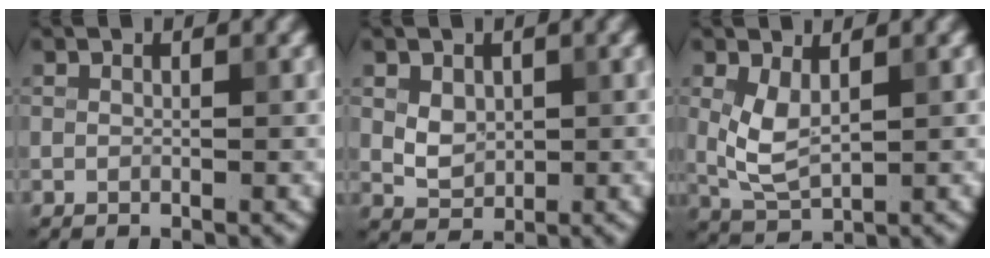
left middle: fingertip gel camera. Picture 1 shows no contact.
{"total": 2.3, "force": [0.4, 1.7, 1.4], "torque": [-0.025, -0.003, 0.012]}
{"total": 3.2, "force": [0.9, 1.6, 2.7], "torque": [-0.064, -0.006, 0.023]}